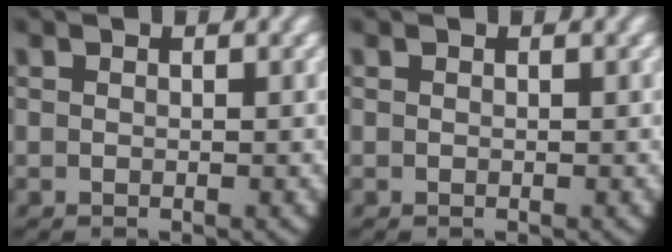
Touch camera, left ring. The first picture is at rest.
{"total": 0.0}